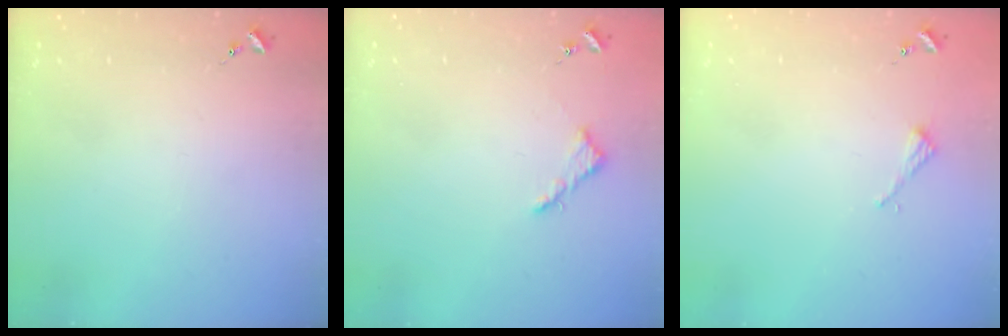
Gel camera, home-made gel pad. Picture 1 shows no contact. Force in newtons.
{"total": 5.6, "press": 5.6, "slide": 0.6}
{"total": 2.2, "press": 2.2, "slide": 0.2}